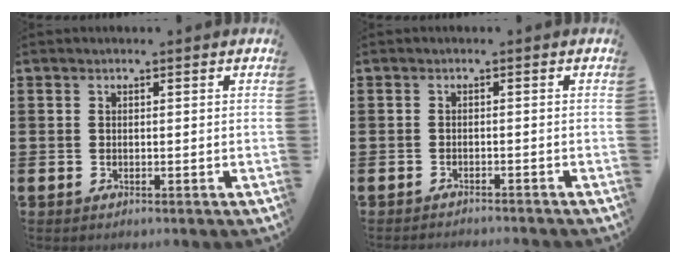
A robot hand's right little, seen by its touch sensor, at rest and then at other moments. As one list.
[{"total": 1.0, "force": [-1.0, -0.1, 0.0], "torque": [-0.001, 0.001, -0.021]}]